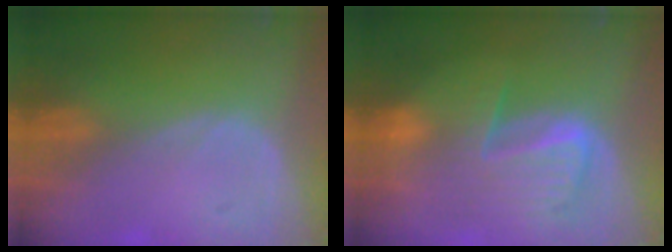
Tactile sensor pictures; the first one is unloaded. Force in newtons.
{"total": 9.8, "press": 8.4, "slide": 5.0}